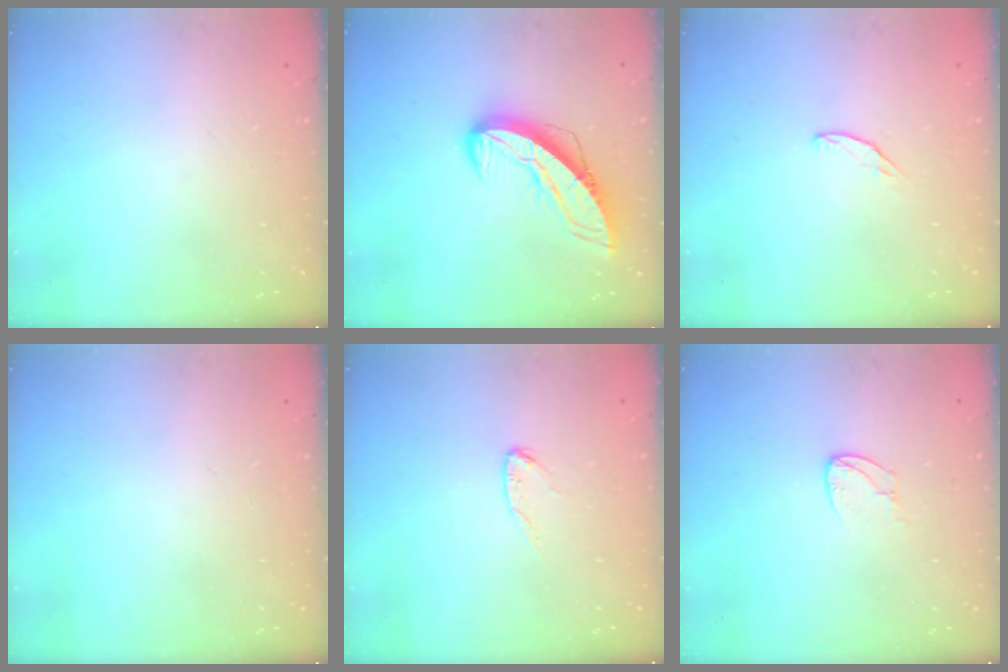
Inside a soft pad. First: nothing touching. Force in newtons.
{"total": 11.0, "press": 11.0, "slide": 1.2}
{"total": 4.4, "press": 4.4, "slide": 0.4}
{"total": 0.0}
{"total": 4.4, "press": 4.4, "slide": 0.3}
{"total": 5.3, "press": 5.2, "slide": 0.4}